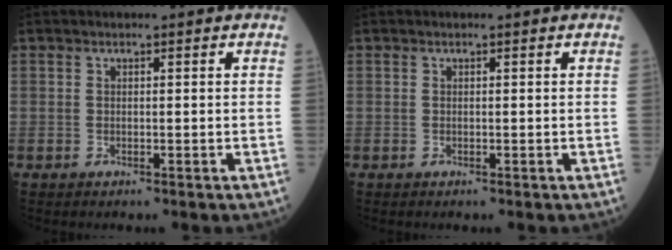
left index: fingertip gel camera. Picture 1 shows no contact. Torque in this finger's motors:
{"motor_torque": [-0.05, 0.05, -0.08, 0.01]}